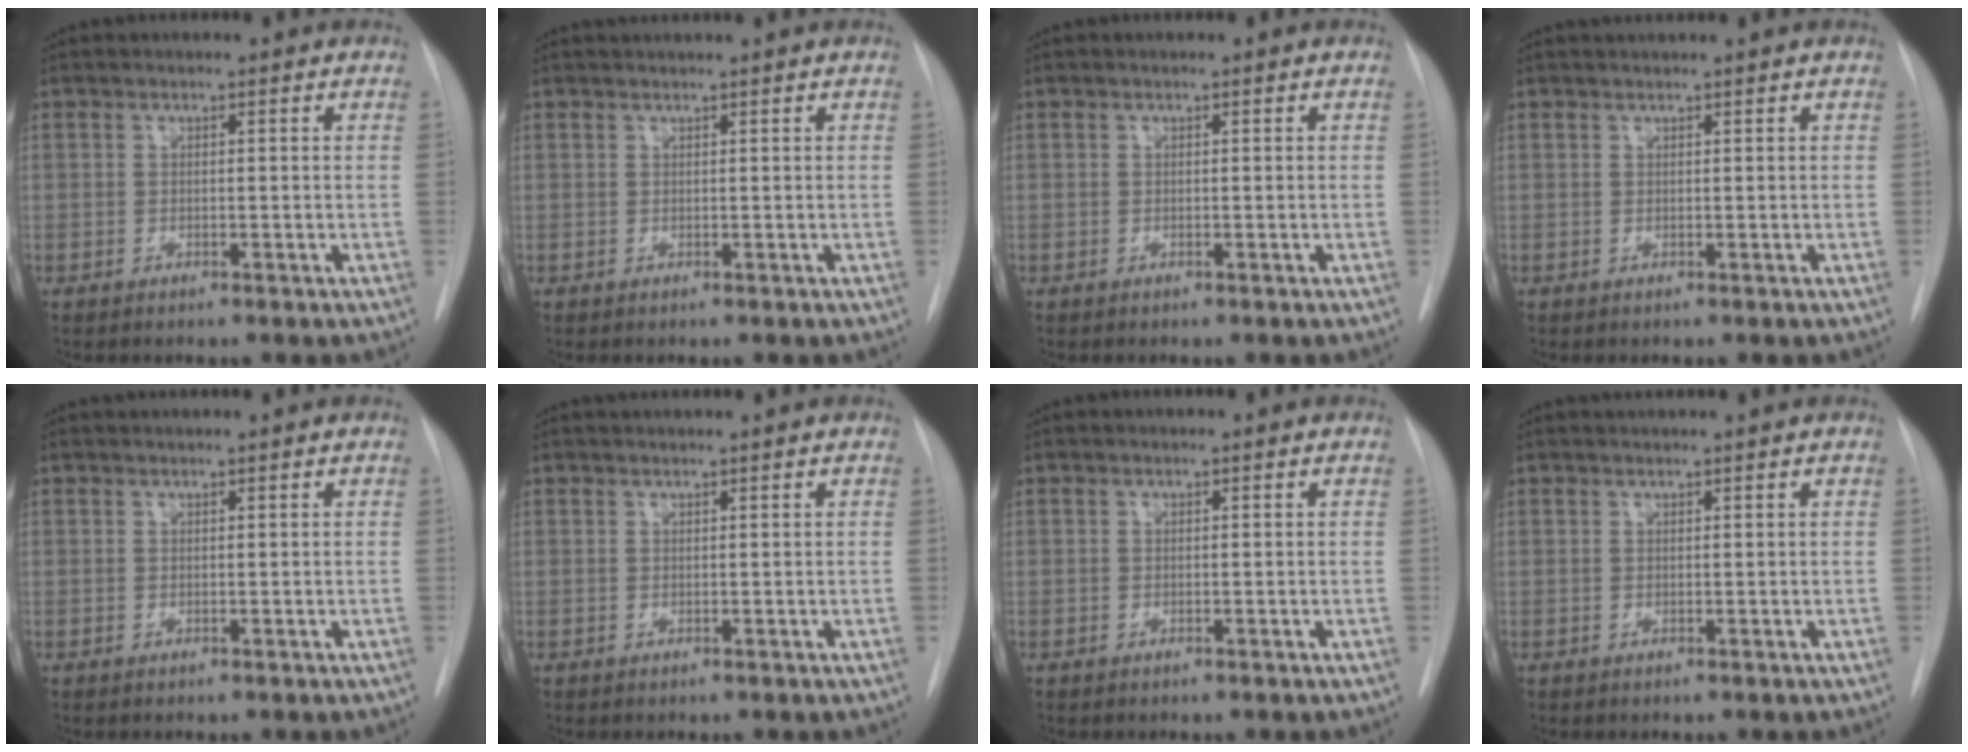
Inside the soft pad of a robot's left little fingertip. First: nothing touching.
{"total": 1.6, "force": [1.4, -0.5, 0.6], "torque": [-0.004, 0.014, 0.029]}
{"total": 0.0}
{"total": 1.5, "force": [1.4, -0.4, 0.5], "torque": [-0.003, 0.014, 0.028]}
{"total": 1.2, "force": [1.1, -0.3, 0.4], "torque": [-0.004, 0.015, 0.025]}
{"total": 1.7, "force": [1.5, -0.5, 0.6], "torque": [-0.004, 0.014, 0.031]}
{"total": 0.0}
{"total": 1.7, "force": [1.6, -0.5, 0.6], "torque": [-0.004, 0.013, 0.029]}